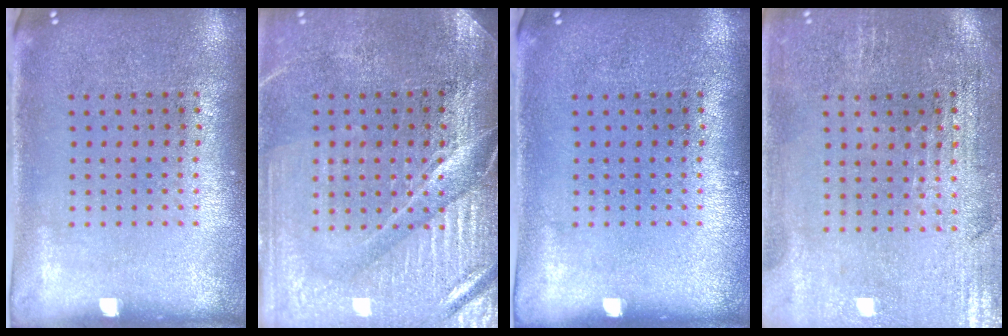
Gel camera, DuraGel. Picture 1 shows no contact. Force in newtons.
{"total": 4.0, "press": 3.7, "slide": 1.5}
{"total": 0.0}
{"total": 0.8, "press": 0.7, "slide": 0.5}